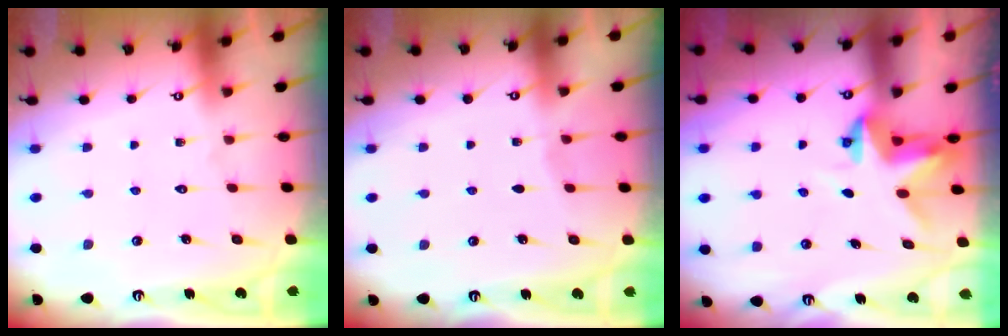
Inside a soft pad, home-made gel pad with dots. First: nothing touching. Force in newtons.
{"total": 1.4, "press": 1.3, "slide": 0.4}
{"total": 3.4, "press": 3.4, "slide": 0.0}